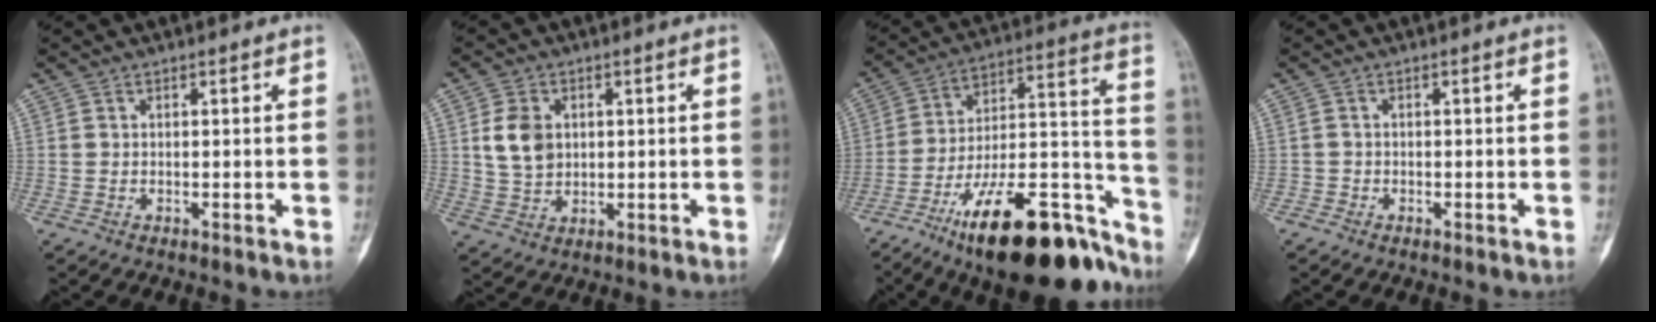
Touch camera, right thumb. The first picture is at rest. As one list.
[{"total": 7.1, "force": [1.3, 5.5, 4.3], "torque": [-0.064, -0.006, 0.029]}, {"total": 28.3, "force": [-19.0, 9.5, 18.7], "torque": [-0.202, 0.109, -0.304]}, {"total": 1.2, "force": [-0.8, 0.9, -0.1], "torque": [0.007, 0.005, -0.022]}]